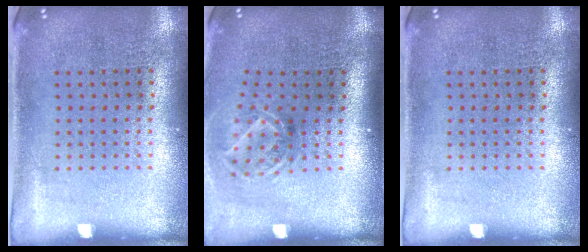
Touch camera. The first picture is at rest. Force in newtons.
{"total": 1.9, "press": 1.3, "slide": 1.4}
{"total": 0.0}